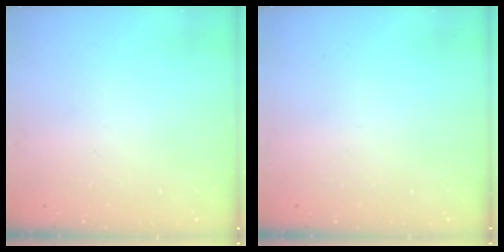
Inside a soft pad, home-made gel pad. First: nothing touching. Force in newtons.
{"total": 0.0}